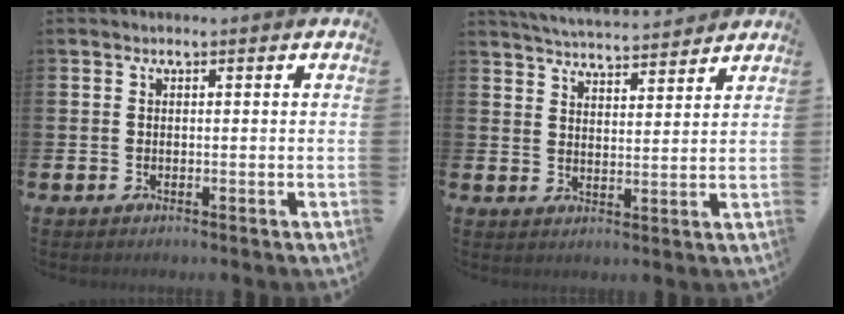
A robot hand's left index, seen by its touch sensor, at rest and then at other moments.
{"total": 5.1, "force": [5.0, 0.3, 0.4], "torque": [-0.022, -0.034, 0.089]}